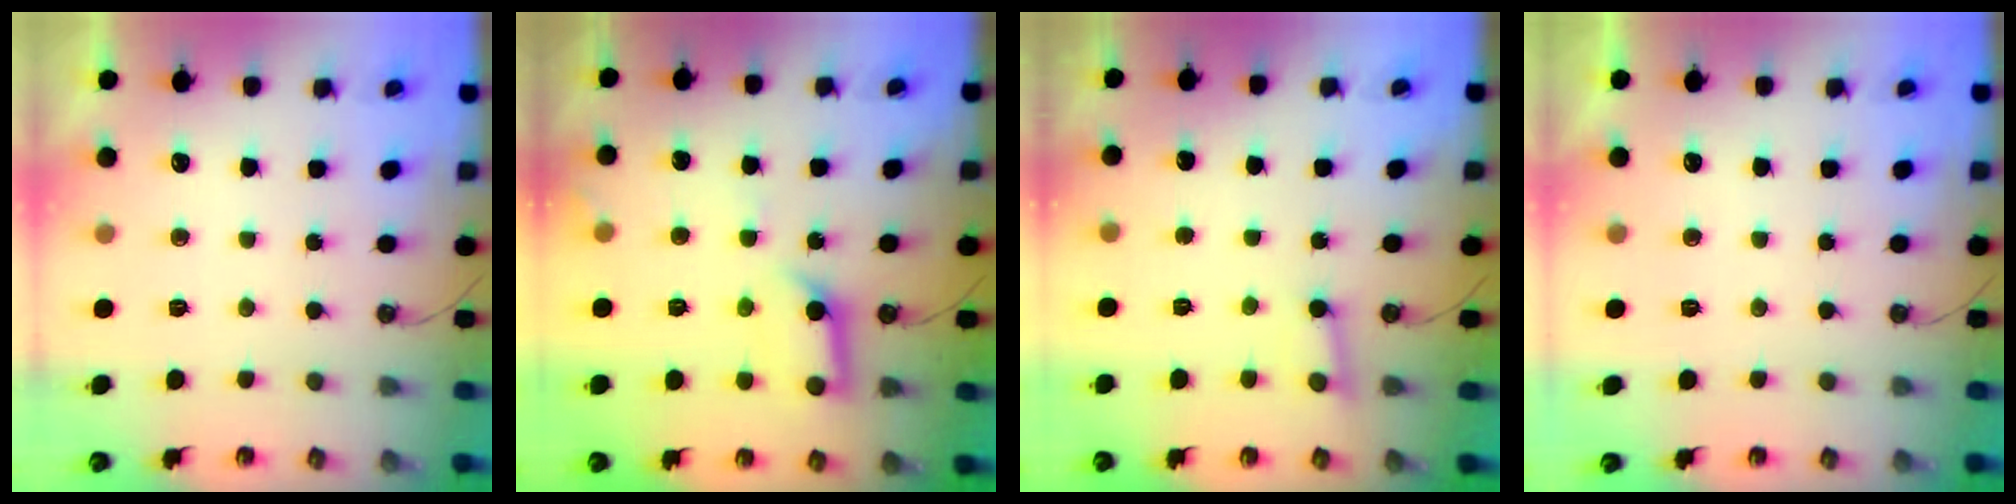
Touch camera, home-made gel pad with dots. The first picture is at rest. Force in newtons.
{"total": 11.6, "press": 11.5, "slide": 1.4}
{"total": 2.6, "press": 2.5, "slide": 0.8}
{"total": 0.0}